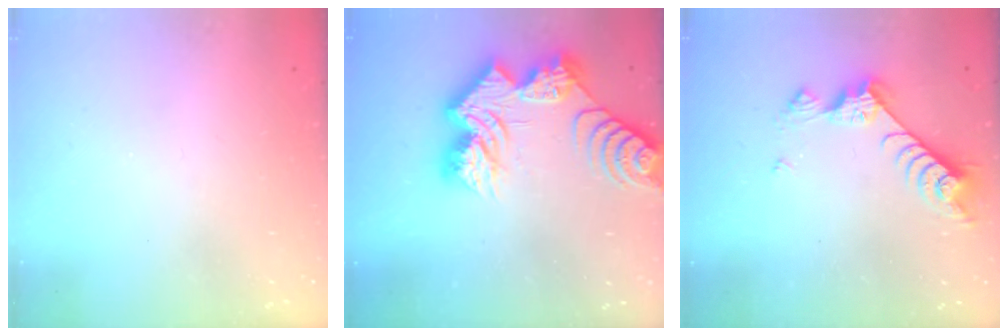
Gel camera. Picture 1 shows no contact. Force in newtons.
{"total": 19.6, "press": 19.6, "slide": 1.4}
{"total": 8.4, "press": 8.3, "slide": 0.8}